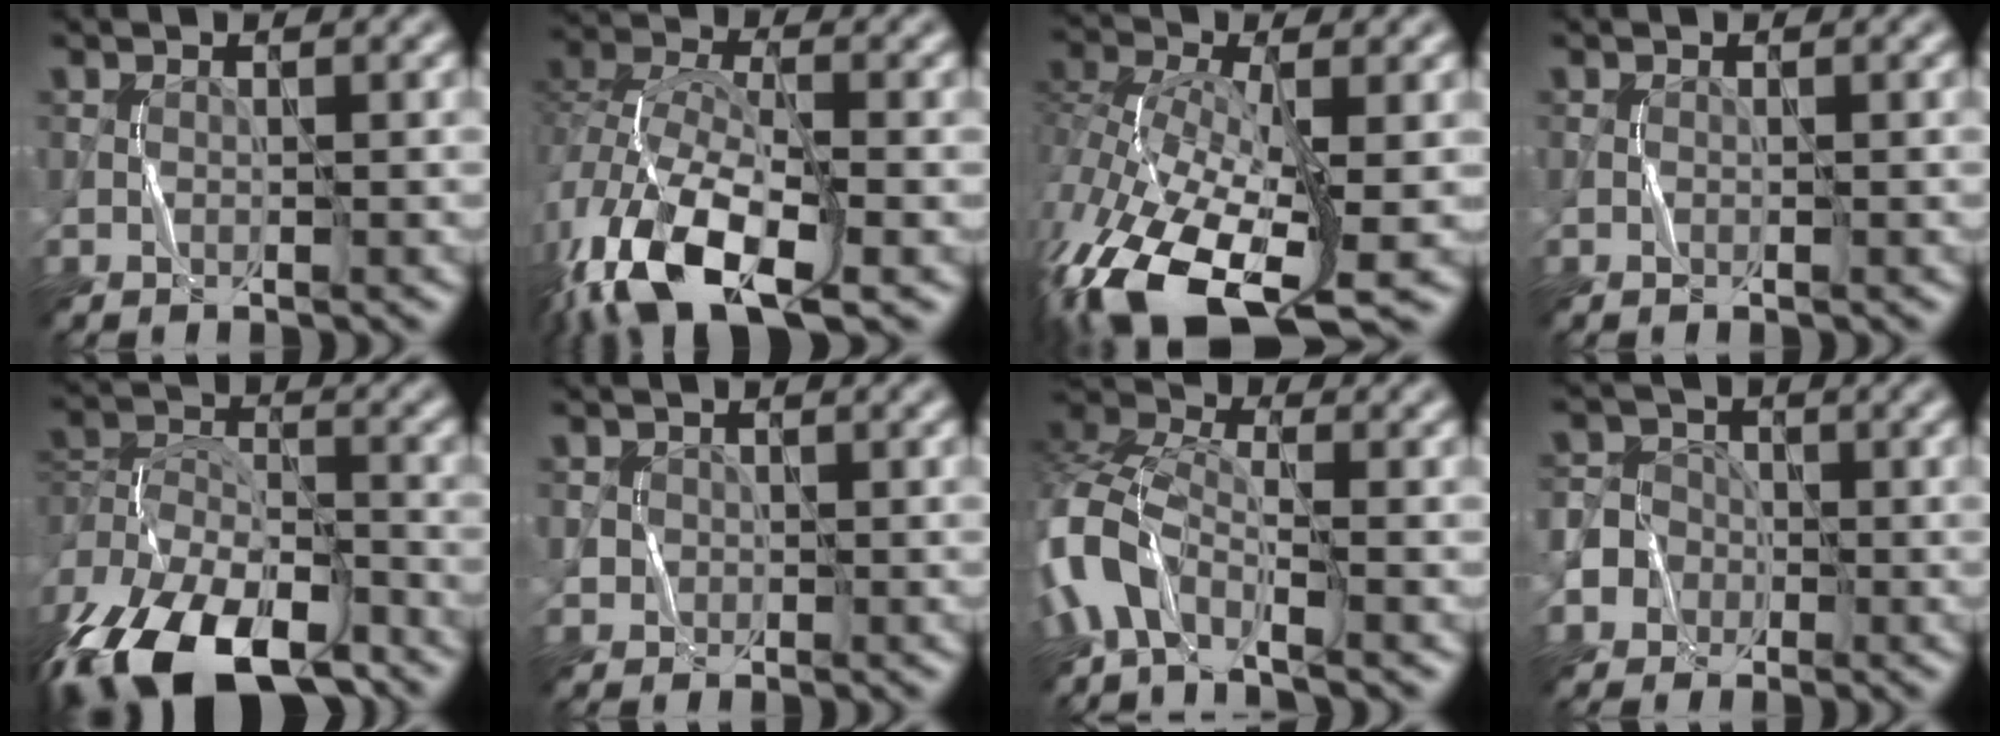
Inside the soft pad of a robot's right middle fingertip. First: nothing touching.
{"total": 13.4, "force": [-7.2, 6.0, 9.6], "torque": [-0.212, -0.025, -0.136]}
{"total": 15.7, "force": [-6.9, 7.4, 12.0], "torque": [-0.295, -0.027, -0.112]}
{"total": 0.0}
{"total": 14.8, "force": [-9.5, 7.4, 8.5], "torque": [-0.196, -0.003, -0.164]}
{"total": 1.3, "force": [0.0, 1.3, 0.2], "torque": [0.004, -0.003, 0.007]}
{"total": 7.2, "force": [-3.1, 3.8, 5.3], "torque": [-0.121, 0.007, -0.084]}
{"total": 5.5, "force": [-2.1, 5.0, 1.0], "torque": [-0.010, 0.007, -0.058]}